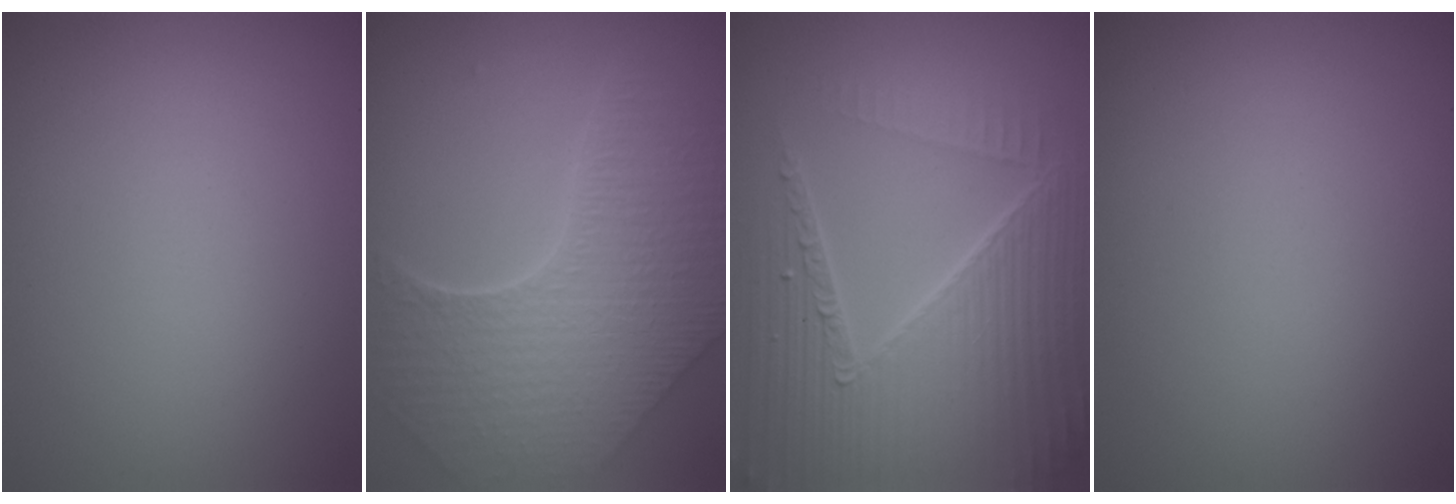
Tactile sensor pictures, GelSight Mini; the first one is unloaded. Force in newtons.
{"total": 8.4, "press": 6.0, "slide": 5.8}
{"total": 9.3, "press": 6.1, "slide": 6.9}
{"total": 0.0}